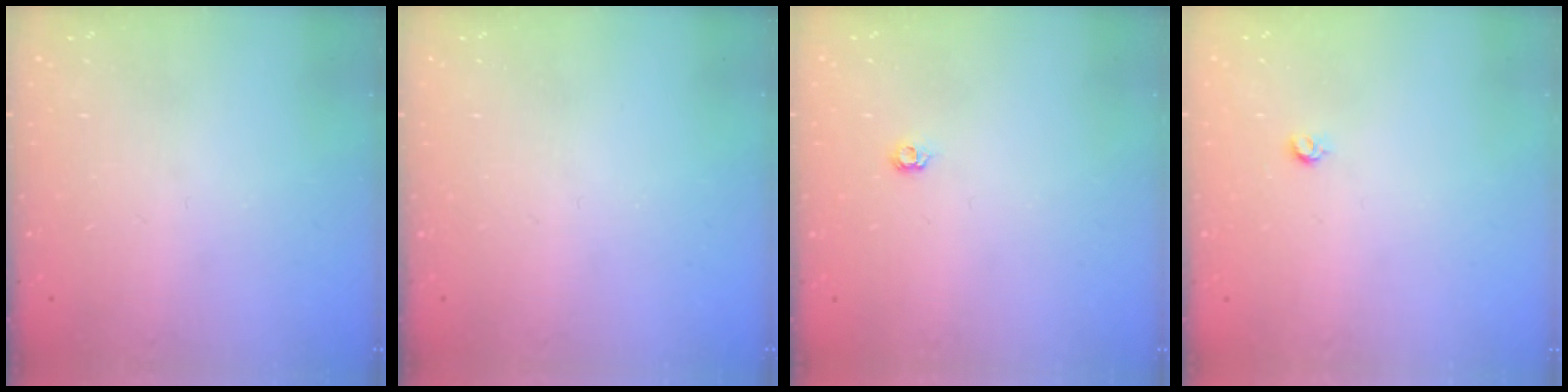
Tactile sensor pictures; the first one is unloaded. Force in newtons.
{"total": 0.0}
{"total": 4.7, "press": 4.7, "slide": 0.8}
{"total": 3.2, "press": 3.2, "slide": 0.3}